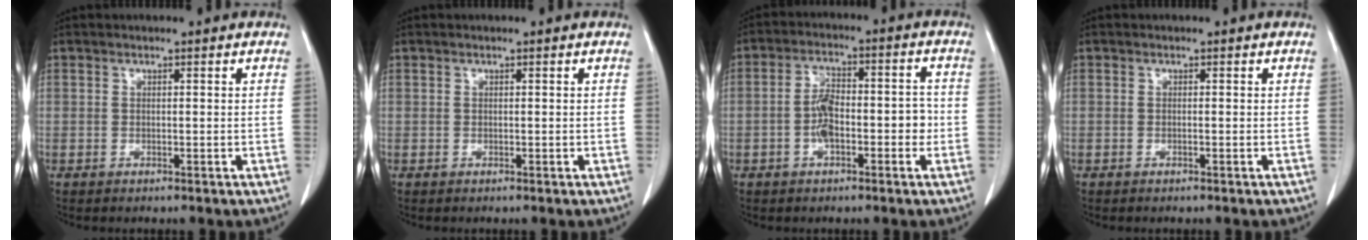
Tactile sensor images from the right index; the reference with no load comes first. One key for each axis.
{"total": 0.0}
{"total": 7.4, "fx": -1.7, "fy": 3.3, "fz": 6.4, "tx": -0.116, "ty": 0.029, "tz": -0.029}
{"total": 0.0}